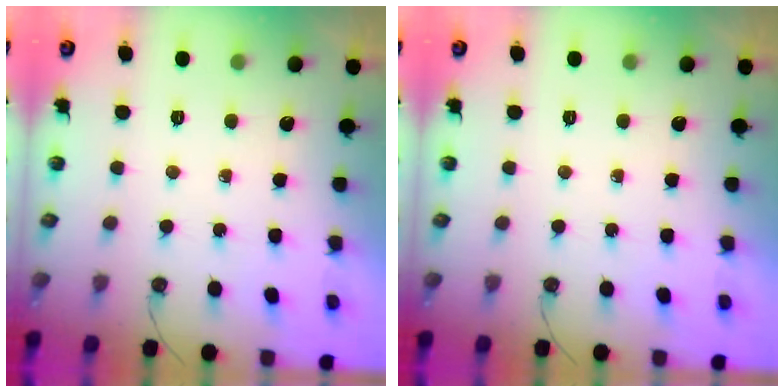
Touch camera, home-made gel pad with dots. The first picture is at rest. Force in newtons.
{"total": 0.0}